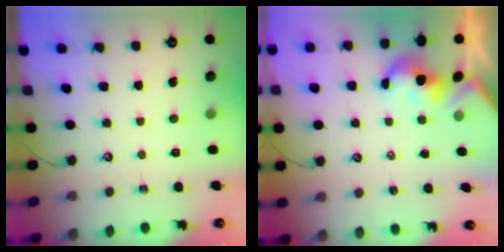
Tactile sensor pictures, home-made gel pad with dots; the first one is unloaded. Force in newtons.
{"total": 2.4, "press": 2.3, "slide": 0.3}